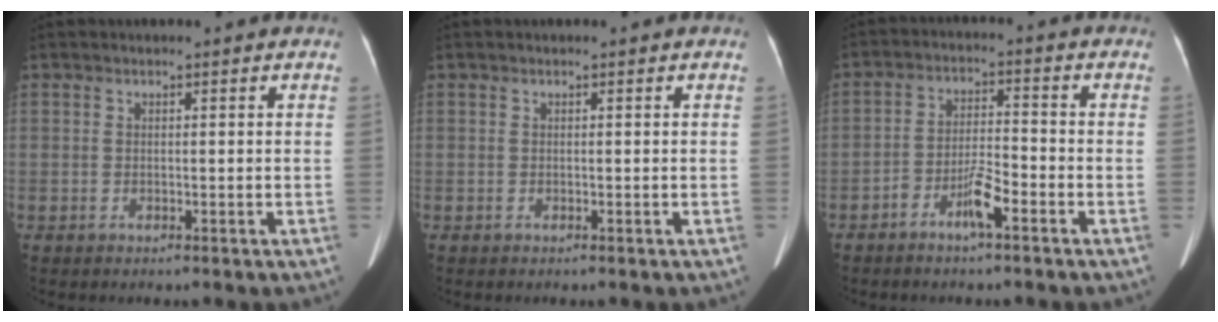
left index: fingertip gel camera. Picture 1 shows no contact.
{"total": 0.0}
{"total": 5.1, "force": [-3.2, 0.9, 3.9], "torque": [-0.082, 0.007, -0.059]}